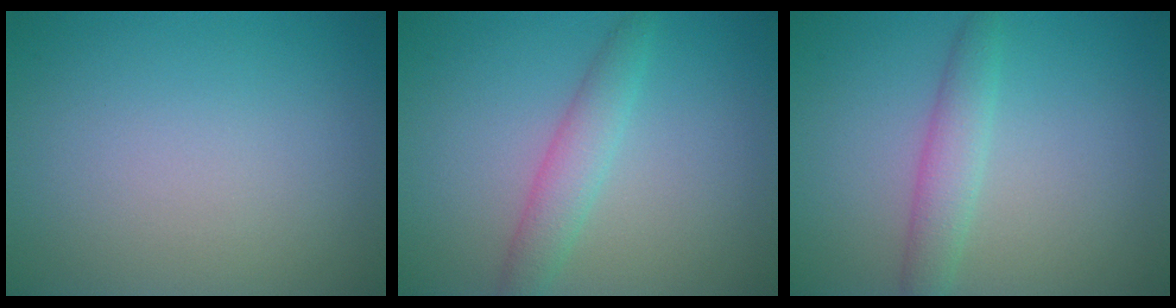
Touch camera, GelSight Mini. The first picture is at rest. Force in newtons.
{"total": 2.7, "press": 2.7, "slide": 0.1}
{"total": 2.6, "press": 2.6, "slide": 0.1}